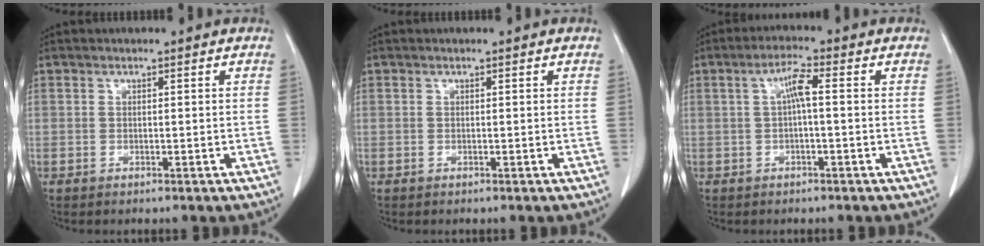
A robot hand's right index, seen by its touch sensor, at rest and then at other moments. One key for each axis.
{"total": 0.0}
{"total": 3.7, "fx": 0.4, "fy": 0.4, "fz": 3.7, "tx": -0.068, "ty": 0.010, "tz": 0.006}